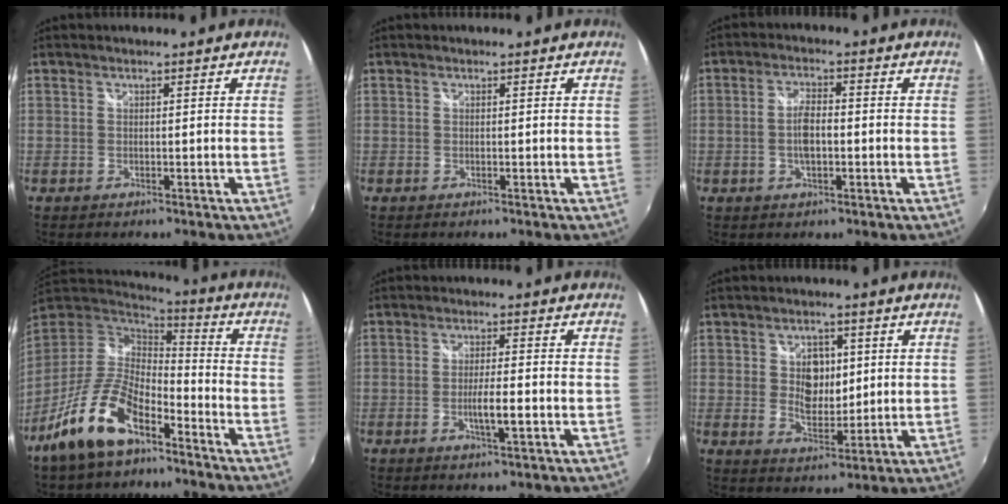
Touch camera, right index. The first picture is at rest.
{"total": 0.0}
{"total": 4.7, "force": [-0.8, 1.9, 4.2], "torque": [-0.084, 0.004, -0.013]}
{"total": 16.2, "force": [-10.2, 6.7, 10.7], "torque": [-0.226, -0.011, -0.192]}
{"total": 3.9, "force": [-1.2, 0.2, 3.7], "torque": [-0.065, -0.005, -0.020]}
{"total": 6.9, "force": [1.4, 4.8, 4.8], "torque": [-0.076, 0.001, 0.027]}